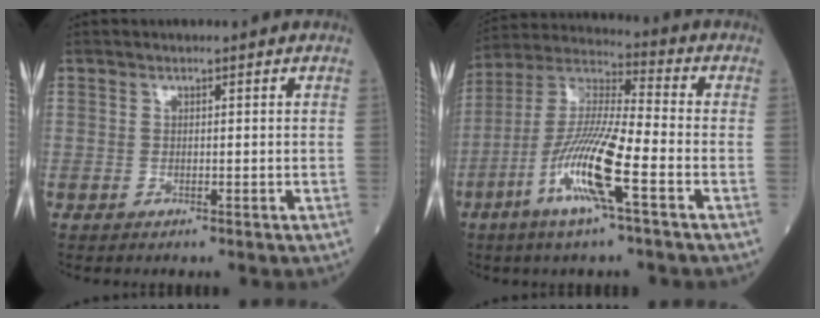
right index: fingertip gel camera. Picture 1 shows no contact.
{"total": 13.7, "force": [-5.5, 0.8, 12.5], "torque": [-0.257, -0.007, -0.112]}